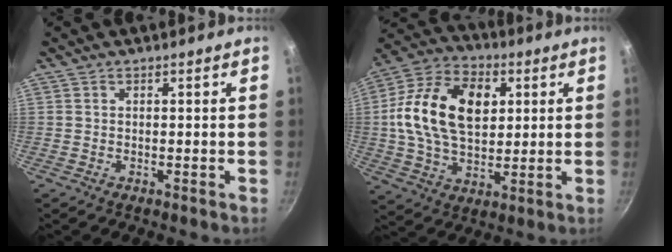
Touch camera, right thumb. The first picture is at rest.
{"total": 19.5, "force": [3.5, 12.6, 14.5], "torque": [-0.242, 0.011, 0.049]}